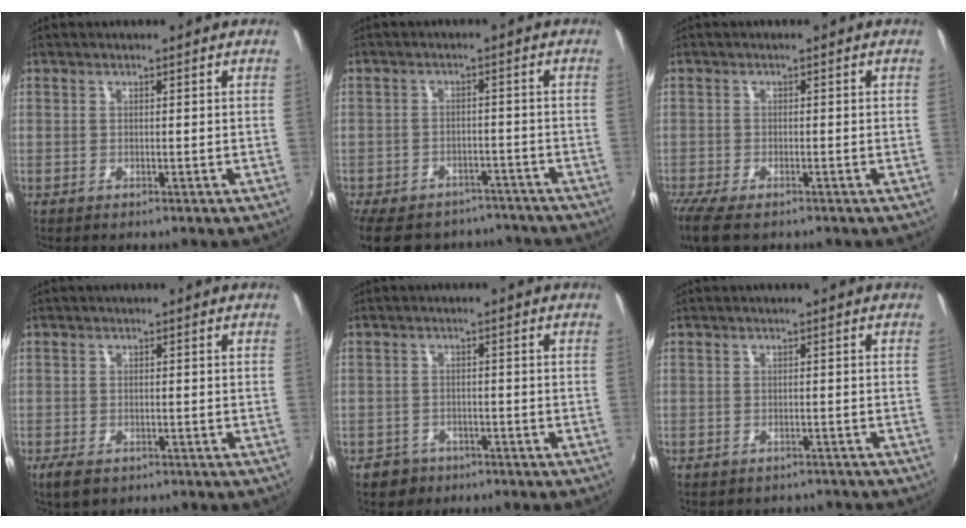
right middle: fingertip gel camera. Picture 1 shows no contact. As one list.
[{"total": 17.6, "force": [-14.1, 8.3, 6.5], "torque": [-0.161, 0.004, -0.193]}, {"total": 7.2, "force": [-5.4, 2.1, 4.2], "torque": [-0.103, -0.035, -0.099]}, {"total": 3.6, "force": [-2.2, 1.8, 2.1], "torque": [-0.050, -0.011, -0.039]}, {"total": 4.0, "force": [-2.6, 3.0, 0.6], "torque": [-0.028, 0.003, -0.039]}, {"total": 3.8, "force": [-3.3, 1.6, 1.0], "torque": [-0.022, -0.015, -0.041]}]